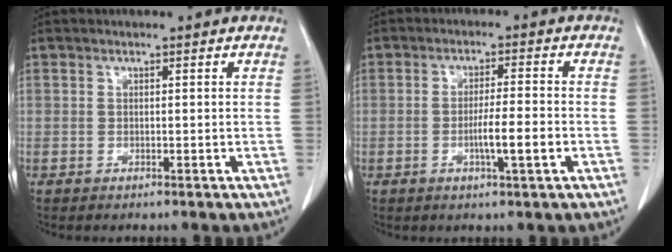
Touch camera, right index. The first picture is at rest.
{"total": 5.5, "force": [-1.6, 0.1, 5.2], "torque": [-0.087, -0.005, -0.028]}